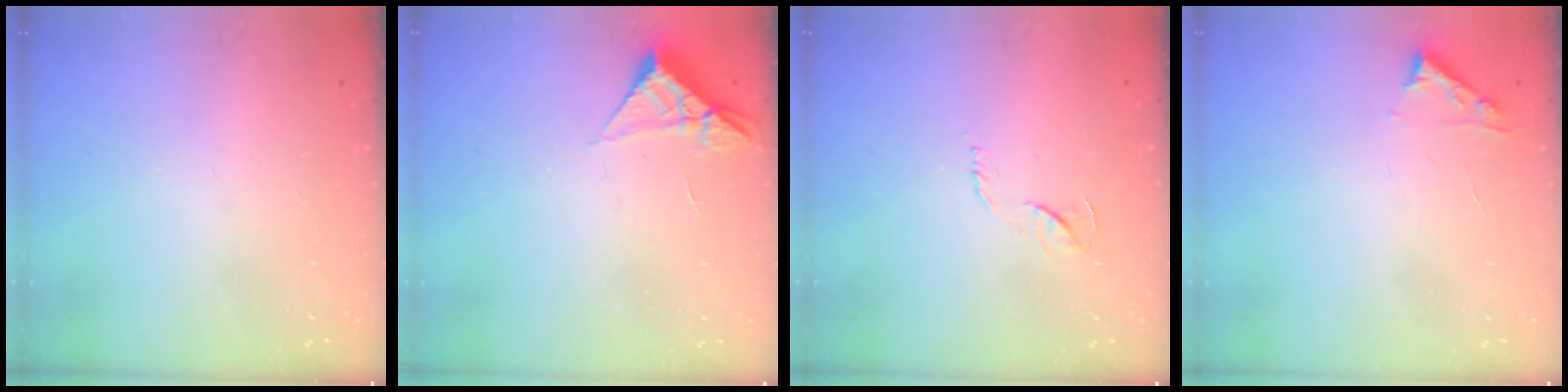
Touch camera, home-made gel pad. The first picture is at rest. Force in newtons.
{"total": 5.2, "press": 5.2, "slide": 0.3}
{"total": 6.1, "press": 6.1, "slide": 0.3}
{"total": 4.5, "press": 4.4, "slide": 0.5}